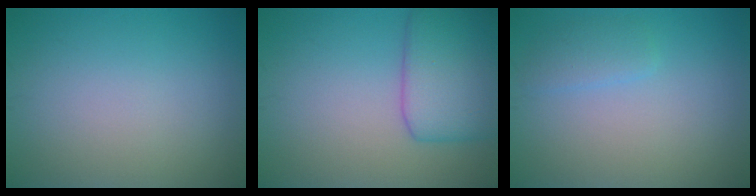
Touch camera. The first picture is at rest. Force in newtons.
{"total": 6.0, "press": 6.0, "slide": 0.3}
{"total": 1.6, "press": 1.6, "slide": 0.0}